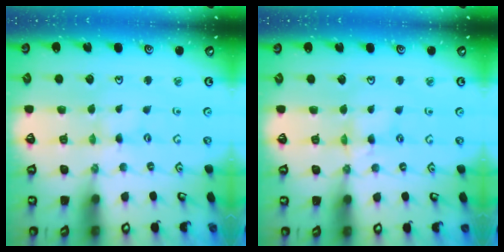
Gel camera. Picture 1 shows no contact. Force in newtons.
{"total": 2.4, "press": 2.4, "slide": 0.3}